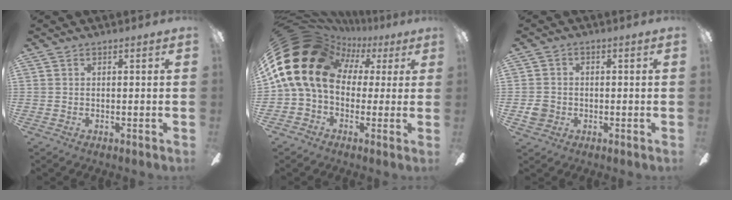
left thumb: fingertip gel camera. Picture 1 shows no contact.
{"total": 18.9, "force": [4.0, 14.0, 12.1], "torque": [-0.277, -0.012, 0.071]}
{"total": 4.0, "force": [-1.2, 3.6, 1.1], "torque": [-0.009, 0.009, -0.021]}